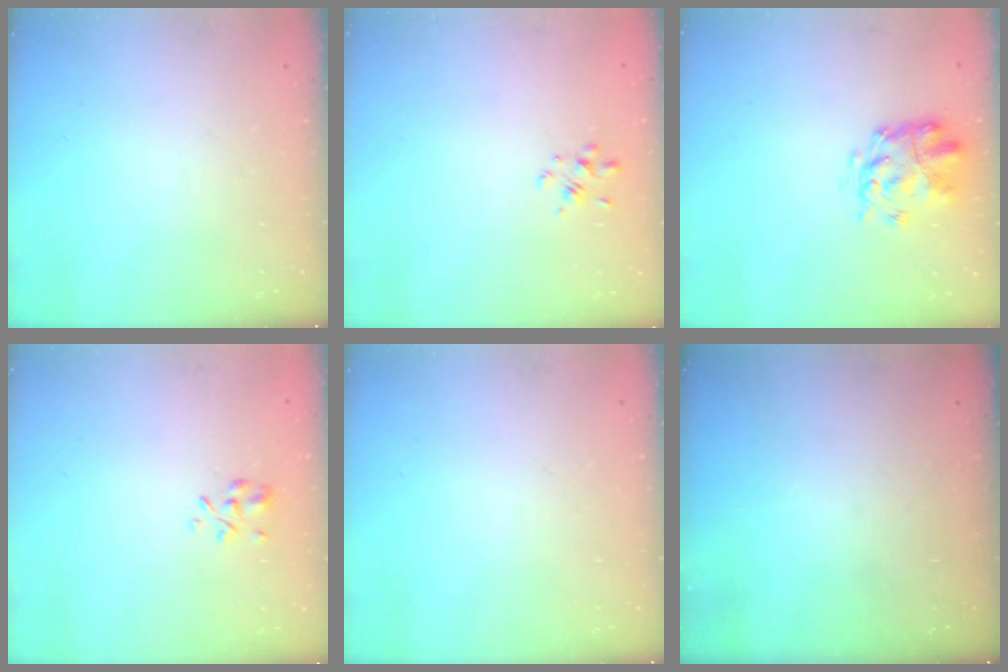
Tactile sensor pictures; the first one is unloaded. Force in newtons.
{"total": 2.2, "press": 2.0, "slide": 0.9}
{"total": 3.8, "press": 3.4, "slide": 1.6}
{"total": 2.8, "press": 2.6, "slide": 1.0}
{"total": 0.0}
{"total": 0.0}